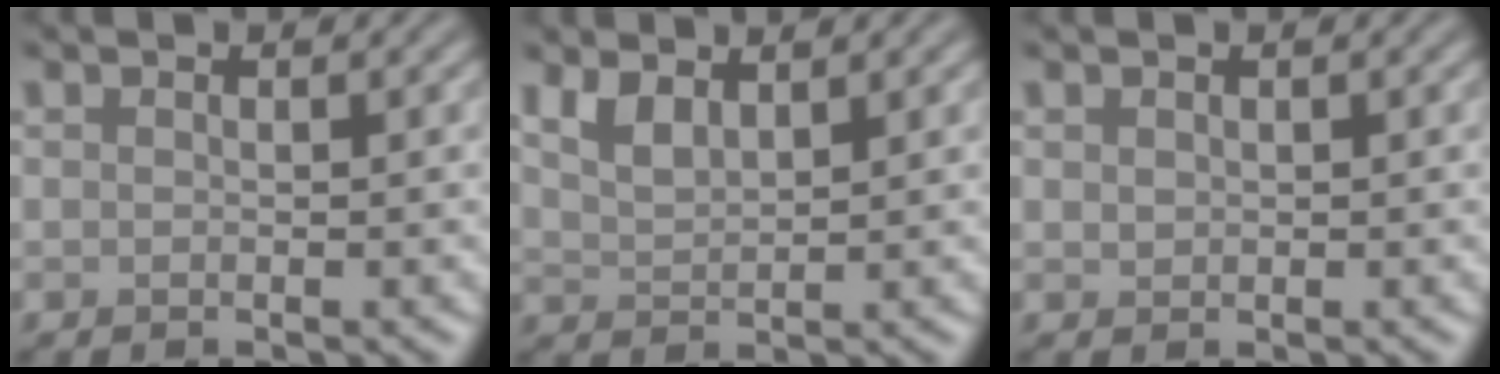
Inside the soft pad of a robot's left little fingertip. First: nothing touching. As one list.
[{"total": 2.4, "force": [1.8, 0.8, 1.3], "torque": [-0.033, -0.002, 0.039]}, {"total": 0.6, "force": [0.3, 0.5, 0.2], "torque": [-0.004, -0.002, 0.009]}]